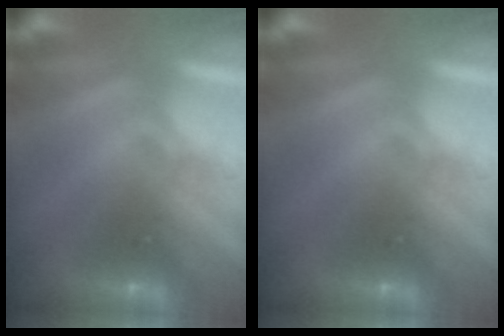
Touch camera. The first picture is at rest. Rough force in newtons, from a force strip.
{"total": 0.0}